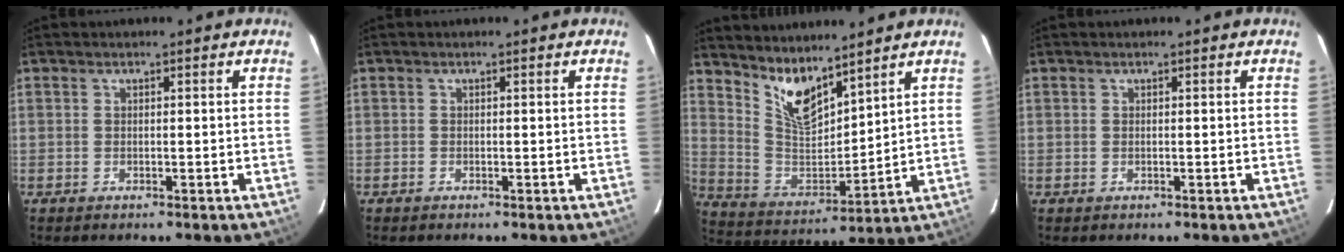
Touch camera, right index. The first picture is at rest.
{"total": 0.0}
{"total": 10.7, "force": [8.2, 3.4, 5.9], "torque": [-0.117, -0.012, 0.167]}
{"total": 0.0}